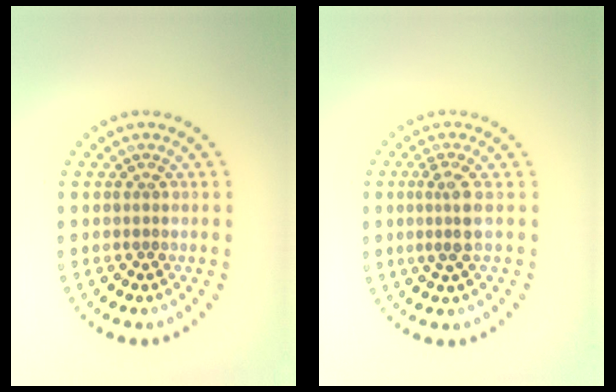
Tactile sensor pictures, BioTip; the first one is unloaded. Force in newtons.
{"total": 2.1, "press": 1.8, "slide": 1.1}